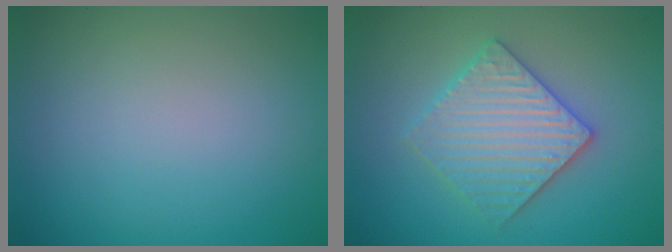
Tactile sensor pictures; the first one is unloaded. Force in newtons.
{"total": 5.2, "press": 5.1, "slide": 1.0}